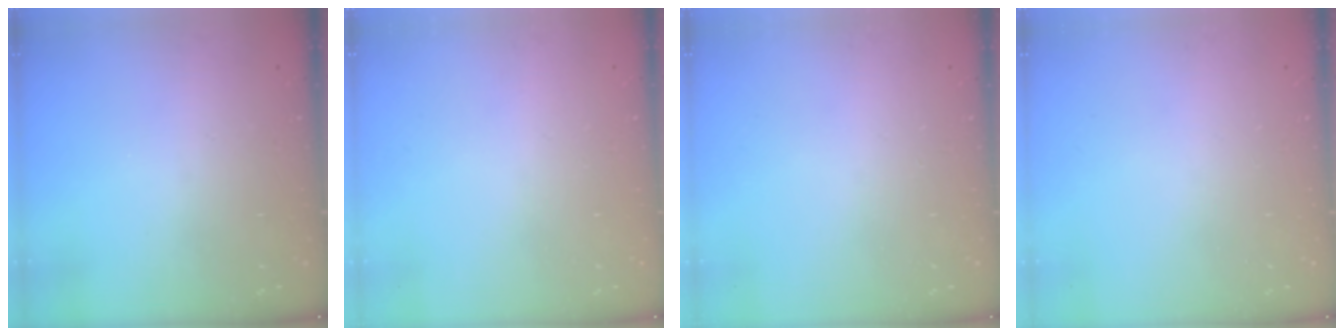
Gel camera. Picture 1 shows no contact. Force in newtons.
{"total": 3.6, "press": 1.4, "slide": 3.3}
{"total": 0.0}
{"total": 0.0}